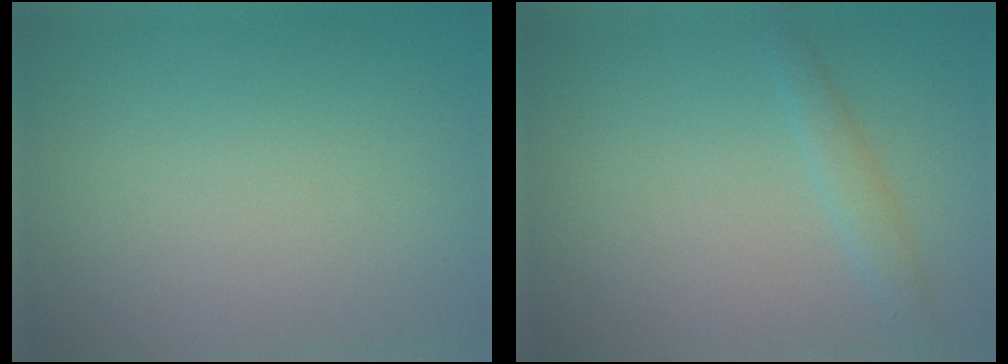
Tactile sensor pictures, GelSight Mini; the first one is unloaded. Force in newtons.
{"total": 1.5, "press": 1.5, "slide": 0.0}